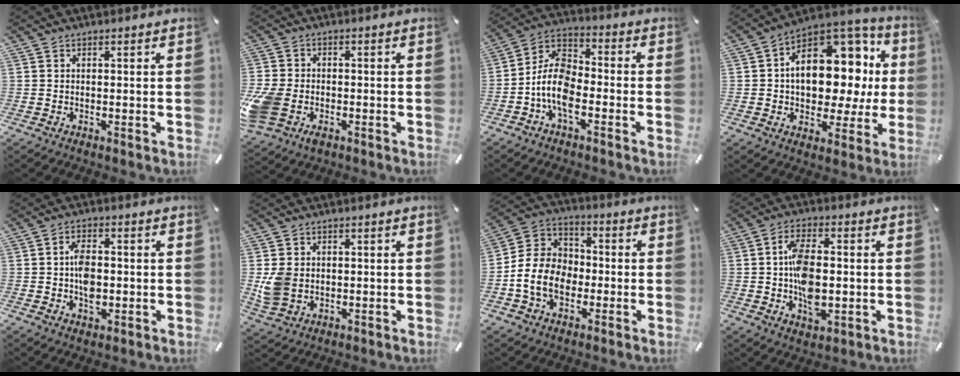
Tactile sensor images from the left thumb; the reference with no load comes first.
{"total": 7.7, "force": [-2.7, 5.8, 4.3], "torque": [-0.107, 0.011, -0.048]}
{"total": 10.8, "force": [-4.7, 6.2, 7.5], "torque": [-0.165, 0.012, -0.091]}
{"total": 16.2, "force": [2.5, 11.4, 11.2], "torque": [-0.148, -0.034, 0.048]}
{"total": 6.5, "force": [-0.6, 4.0, 5.0], "torque": [-0.088, -0.002, -0.013]}
{"total": 7.2, "force": [-0.1, 6.0, 3.9], "torque": [-0.091, 0.004, 0.002]}
{"total": 11.5, "force": [-3.2, 9.3, 5.9], "torque": [-0.135, 0.020, -0.058]}
{"total": 10.7, "force": [-0.6, 6.2, 8.6], "torque": [-0.152, 0.000, -0.013]}